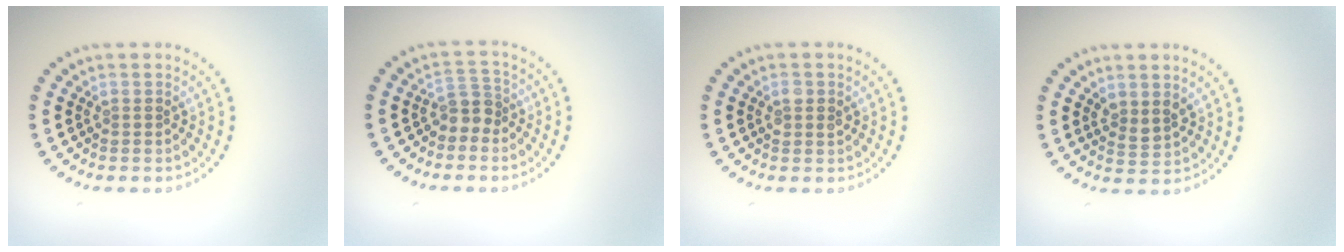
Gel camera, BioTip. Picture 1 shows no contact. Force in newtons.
{"total": 2.2, "press": 1.6, "slide": 1.4}
{"total": 1.2, "press": 1.1, "slide": 0.3}
{"total": 1.6, "press": 1.4, "slide": 0.8}